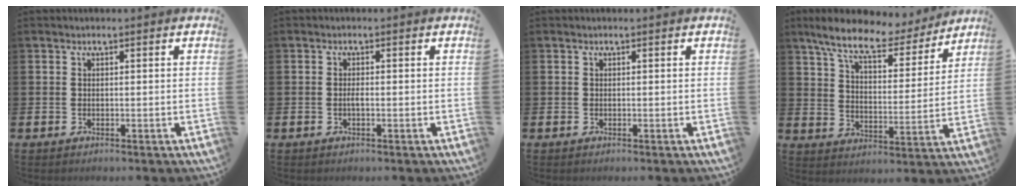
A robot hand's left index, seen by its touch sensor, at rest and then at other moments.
{"total": 0.8, "force": [-0.2, 0.2, 0.7], "torque": [-0.021, 0.000, -0.002]}
{"total": 0.0}
{"total": 10.0, "force": [8.7, 2.6, 4.3], "torque": [-0.110, -0.051, 0.149]}